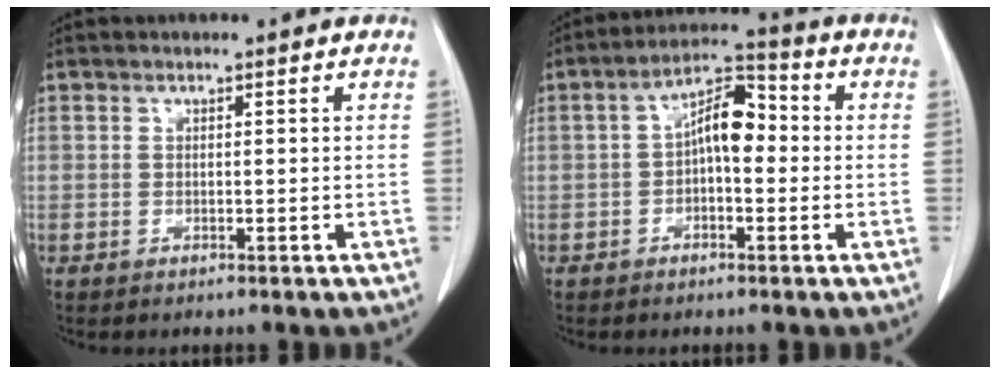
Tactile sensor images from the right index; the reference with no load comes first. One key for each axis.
{"total": 7.3, "fx": -0.2, "fy": 3.2, "fz": 6.6, "tx": -0.118, "ty": 0.035, "tz": -0.009}